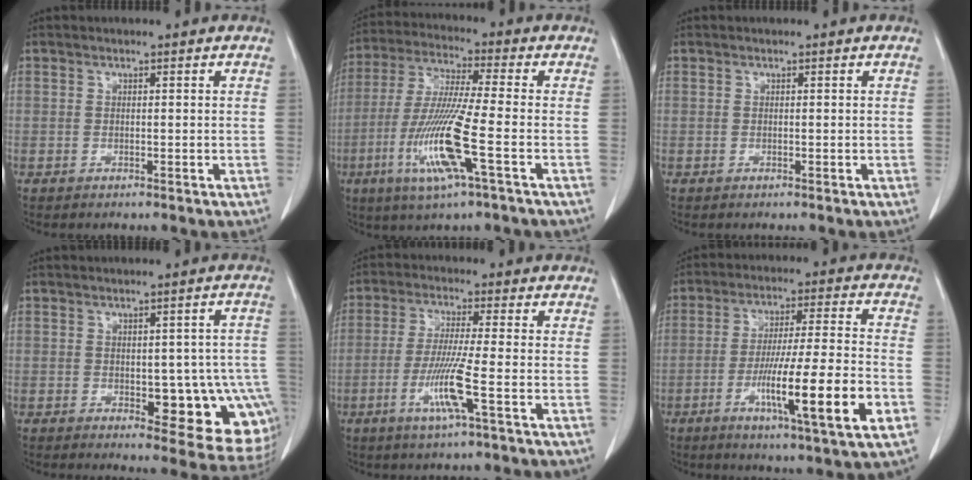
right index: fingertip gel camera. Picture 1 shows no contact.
{"total": 13.3, "force": [-4.4, 0.0, 12.6], "torque": [-0.264, -0.019, -0.089]}
{"total": 0.0}
{"total": 13.2, "force": [-3.3, 5.5, 11.6], "torque": [-0.081, 0.016, -0.027]}
{"total": 7.8, "force": [-2.8, -0.7, 7.3], "torque": [-0.146, -0.016, -0.057]}
{"total": 16.1, "force": [-5.4, 0.2, 15.2], "torque": [-0.250, -0.014, -0.088]}